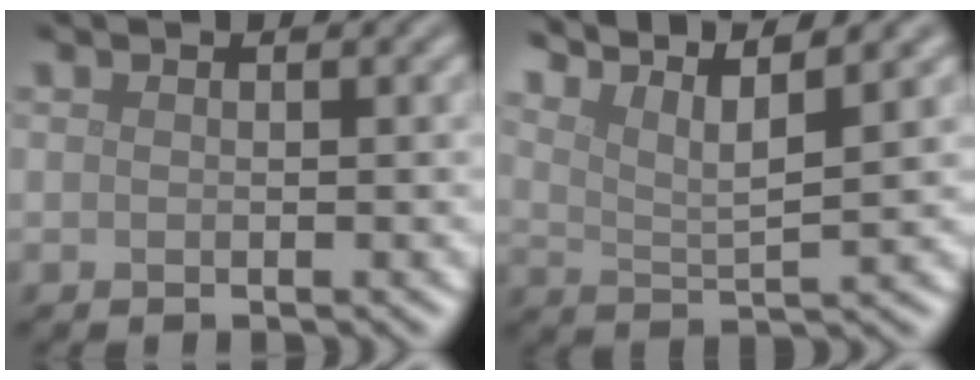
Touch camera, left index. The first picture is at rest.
{"total": 6.7, "force": [5.3, 1.2, 4.0], "torque": [-0.067, 0.019, 0.068]}